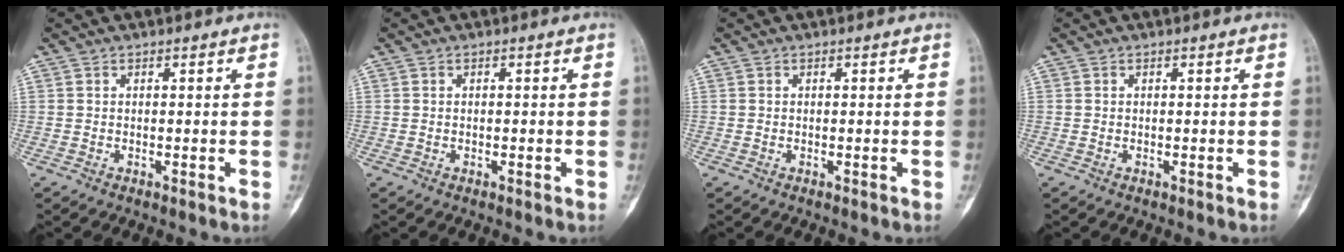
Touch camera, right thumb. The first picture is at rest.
{"total": 0.0}
{"total": 0.0}
{"total": 0.0}